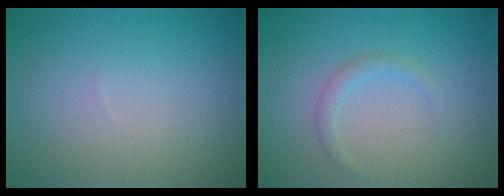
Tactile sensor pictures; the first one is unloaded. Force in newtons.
{"total": 1.3, "press": 1.3, "slide": 0.1}